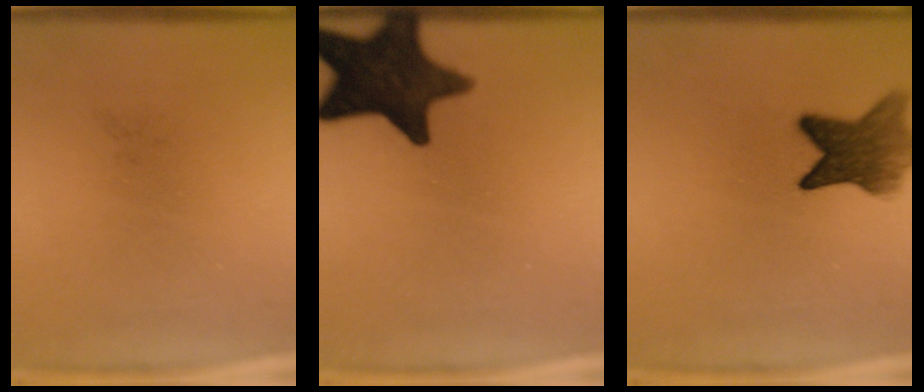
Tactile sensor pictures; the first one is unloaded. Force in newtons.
{"total": 15.2}
{"total": 7.8}